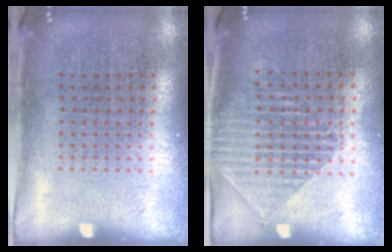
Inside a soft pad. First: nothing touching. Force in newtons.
{"total": 1.4, "press": 1.2, "slide": 0.8}